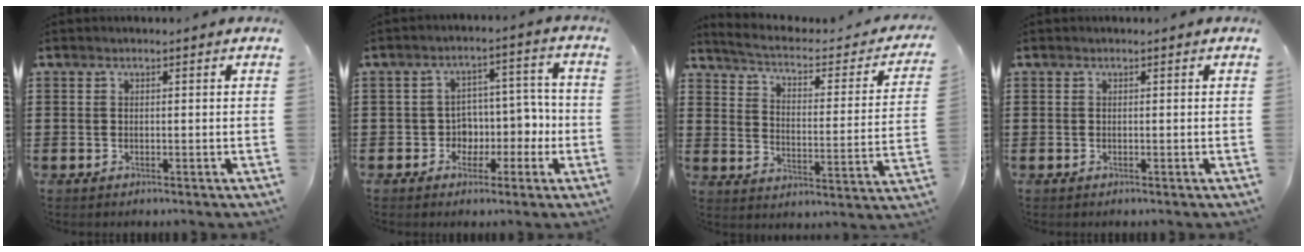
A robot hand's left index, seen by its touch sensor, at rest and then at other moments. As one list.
[{"total": 5.1, "force": [-1.0, 4.8, 1.4], "torque": [-0.040, 0.001, -0.022]}, {"total": 2.8, "force": [2.3, 0.3, 1.6], "torque": [-0.048, -0.025, 0.029]}, {"total": 0.0}]